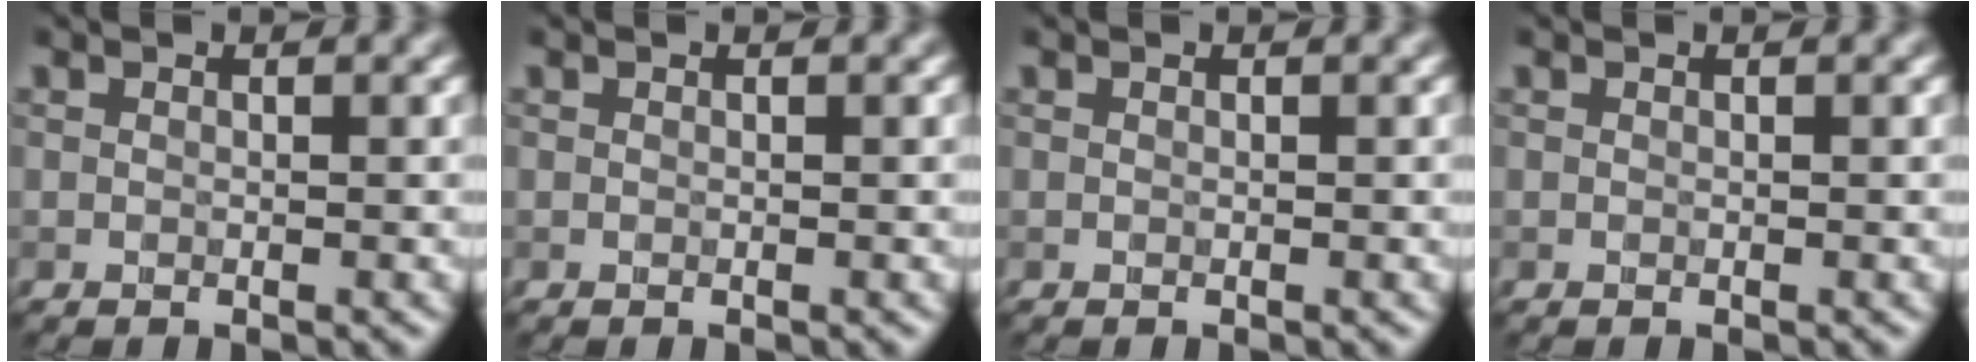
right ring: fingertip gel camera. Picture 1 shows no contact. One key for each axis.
{"total": 0.0}
{"total": 0.0}
{"total": 0.0}